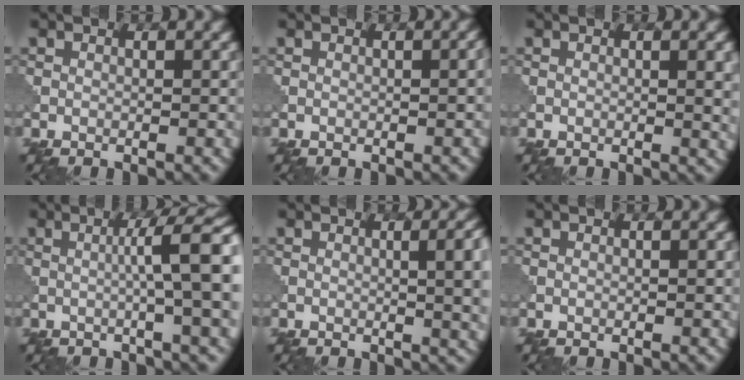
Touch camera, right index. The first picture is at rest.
{"total": 1.2, "force": [-0.1, 0.4, 1.1], "torque": [-0.009, 0.003, 0.000]}
{"total": 2.7, "force": [0.5, 0.8, 2.6], "torque": [-0.025, 0.003, 0.005]}
{"total": 10.0, "force": [0.9, 2.2, 9.8], "torque": [-0.109, 0.016, 0.010]}
{"total": 6.5, "force": [0.5, 2.7, 5.9], "torque": [-0.036, 0.007, 0.010]}
{"total": 0.0}